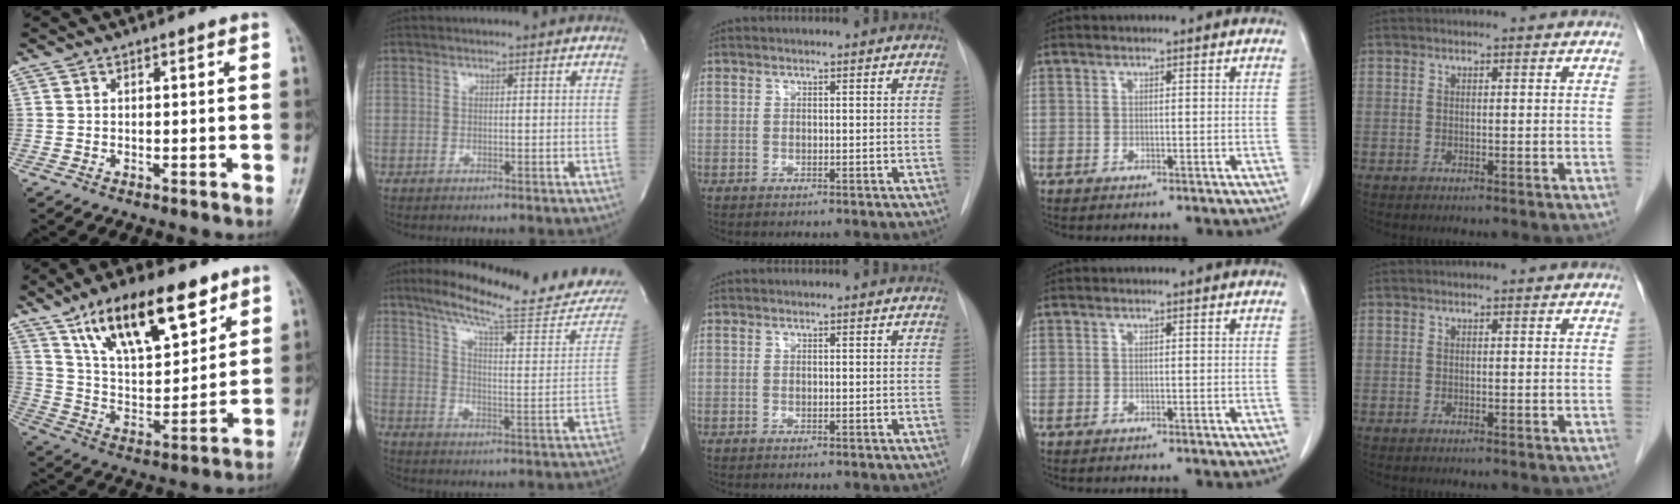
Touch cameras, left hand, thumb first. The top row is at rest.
{"thumb": {"total": 19.8, "force": [11.7, 8.2, 13.6], "torque": [-0.186, -0.044, 0.211]}, "index": {"total": 22.0, "force": [18.9, 2.4, 11.0], "torque": [-0.161, -0.038, 0.249]}}